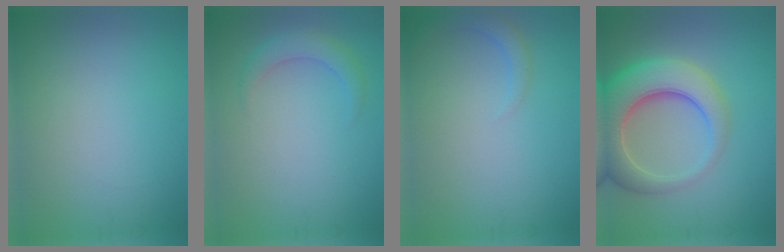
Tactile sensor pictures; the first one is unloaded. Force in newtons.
{"total": 2.2, "press": 2.2, "slide": 0.1}
{"total": 1.6, "press": 1.6, "slide": 0.2}
{"total": 8.9, "press": 8.9, "slide": 0.7}